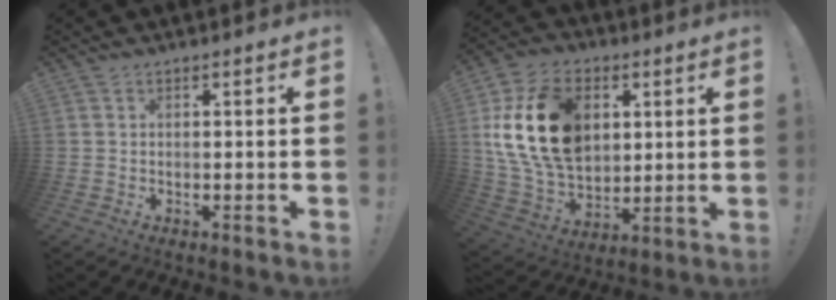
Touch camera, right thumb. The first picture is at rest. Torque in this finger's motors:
{"motor_torque": [0.53, 1.09, 2.26, 0.41, 0.75]}